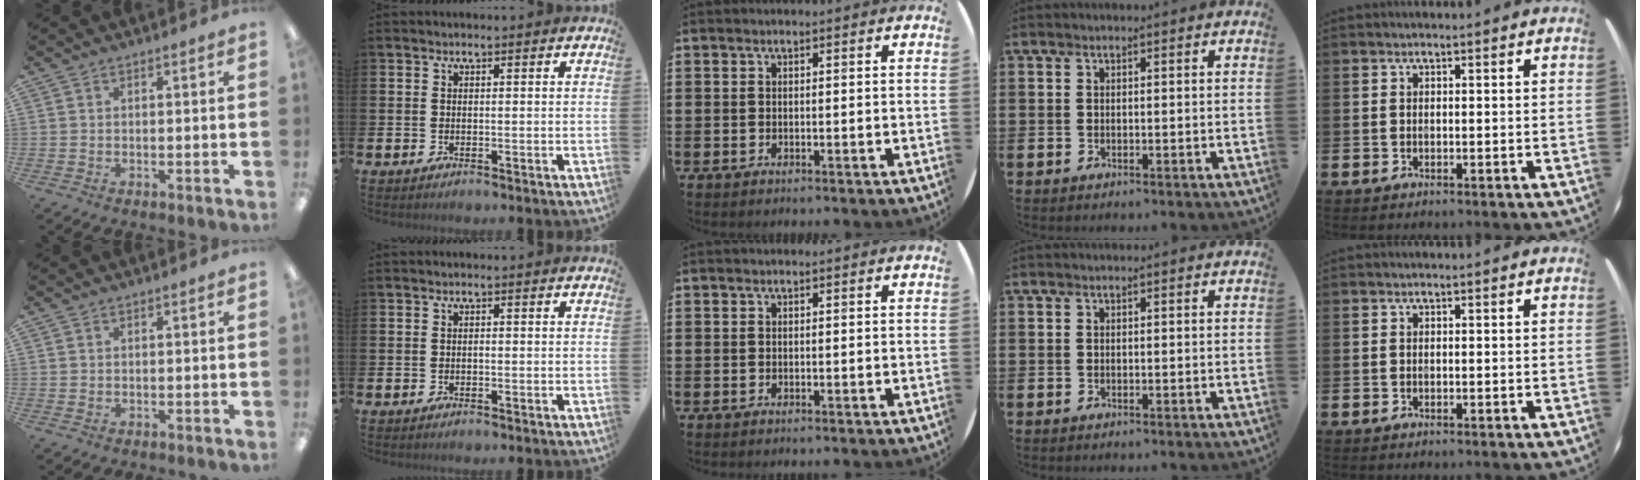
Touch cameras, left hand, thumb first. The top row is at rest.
{"thumb": {"total": 0.6, "force": [0.2, 0.6, 0.1], "torque": [-0.001, 0.005, 0.004]}}